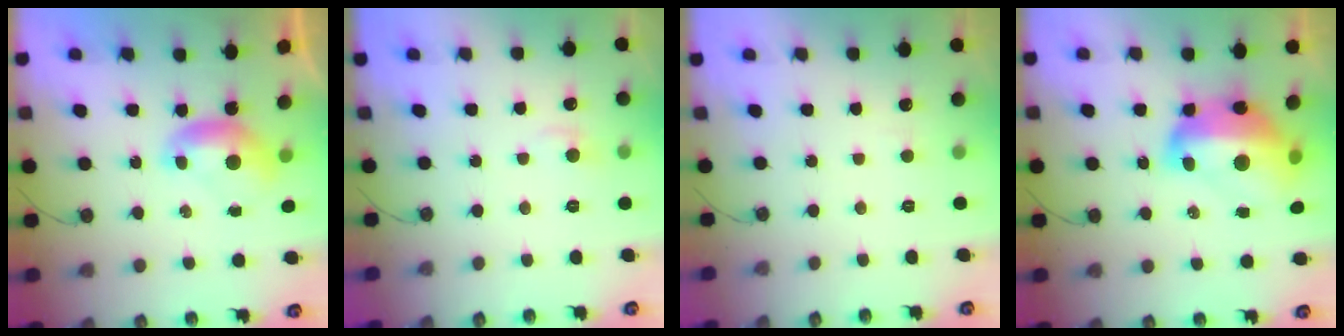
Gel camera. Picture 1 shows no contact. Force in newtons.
{"total": 1.2, "press": 0.8, "slide": 0.8}
{"total": 2.6, "press": 2.5, "slide": 0.4}
{"total": 13.0, "press": 12.9, "slide": 1.6}